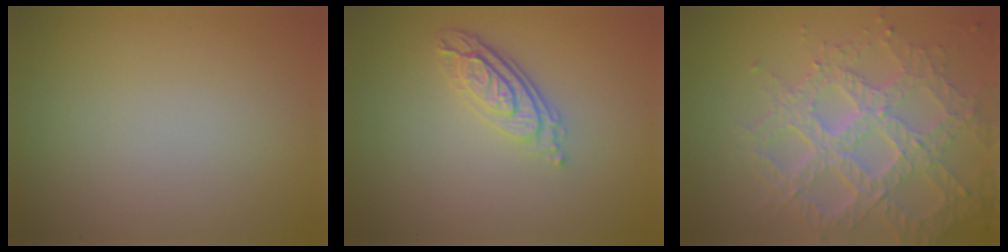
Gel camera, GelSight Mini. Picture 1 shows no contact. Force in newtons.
{"total": 3.7, "press": 2.7, "slide": 2.5}
{"total": 7.2, "press": 5.3, "slide": 4.9}